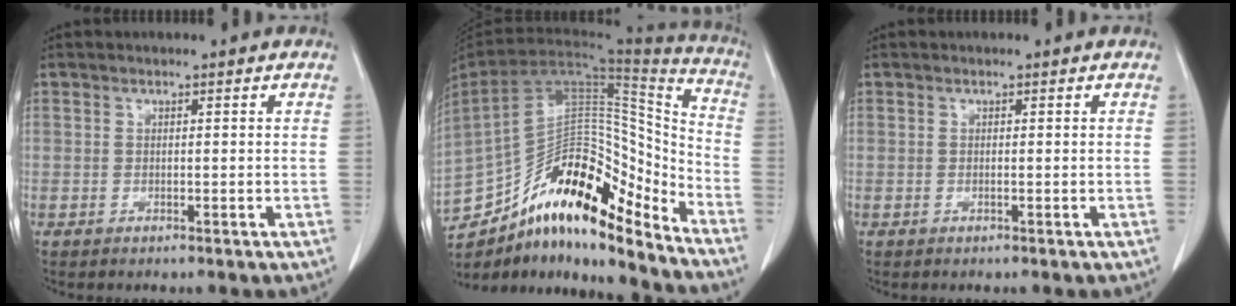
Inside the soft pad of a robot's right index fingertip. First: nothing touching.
{"total": 26.4, "force": [-18.7, 8.6, 16.5], "torque": [-0.328, 0.014, -0.310]}
{"total": 0.0}